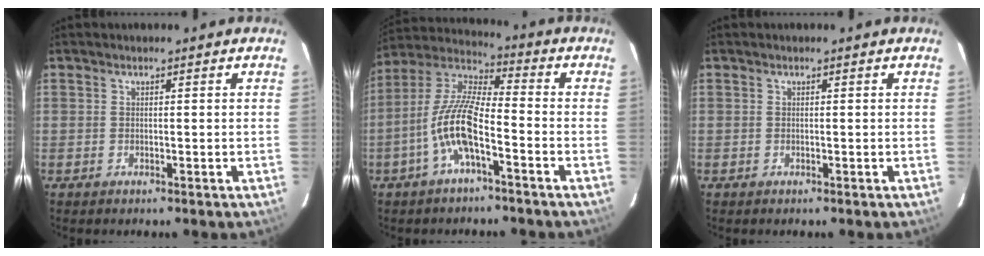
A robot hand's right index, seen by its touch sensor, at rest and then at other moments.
{"total": 11.2, "force": [-4.8, 2.9, 9.7], "torque": [-0.210, 0.007, -0.098]}
{"total": 0.0}